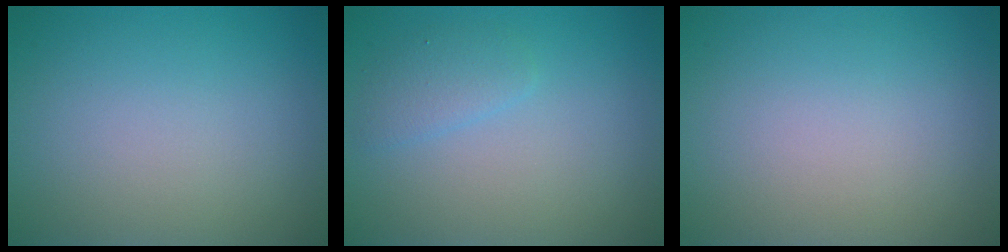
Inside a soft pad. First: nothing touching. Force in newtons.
{"total": 1.6, "press": 1.6, "slide": 0.0}
{"total": 0.0}